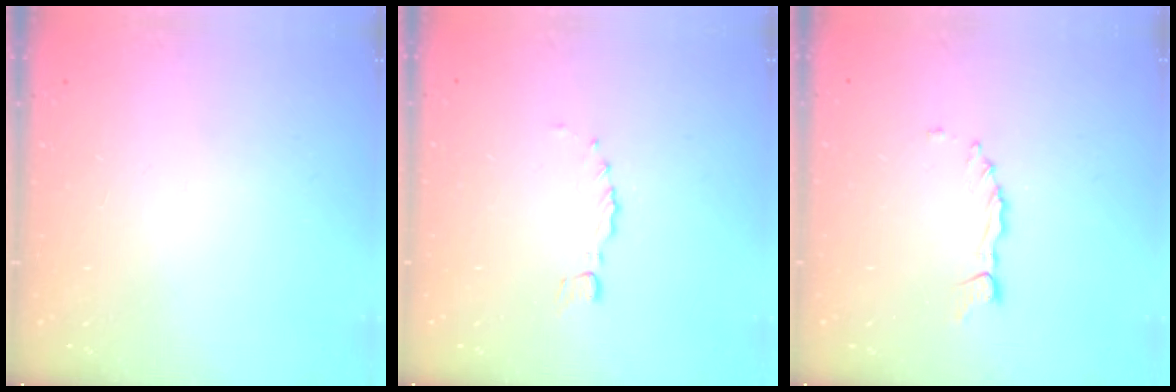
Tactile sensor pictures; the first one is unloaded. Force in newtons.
{"total": 0.0}
{"total": 1.4, "press": 1.4, "slide": 0.3}